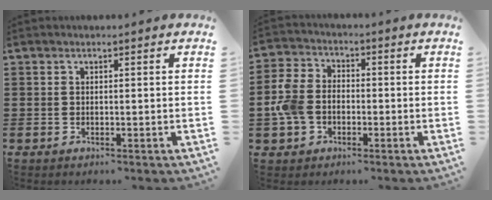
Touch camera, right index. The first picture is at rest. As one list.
[{"total": 6.4, "force": [-1.7, 4.8, 3.9], "torque": [-0.117, 0.003, -0.042]}]